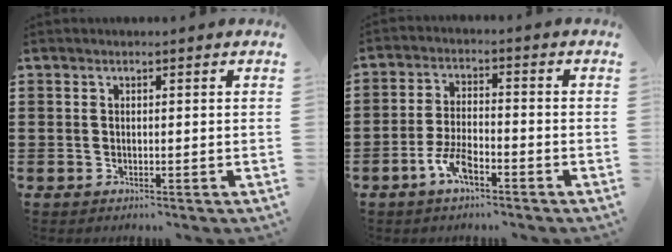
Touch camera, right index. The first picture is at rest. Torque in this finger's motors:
{"motor_torque": [-0.17, 0.07, -0.03, -0.01]}